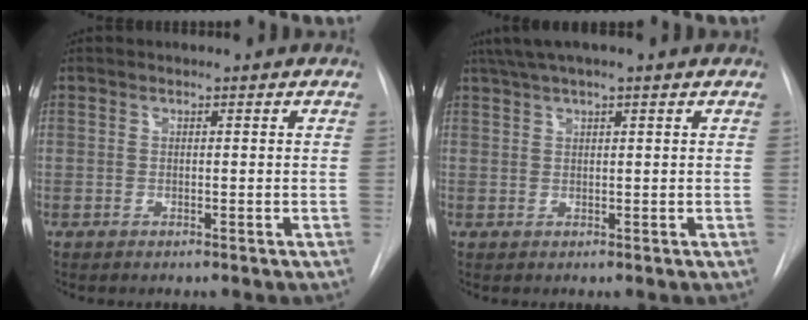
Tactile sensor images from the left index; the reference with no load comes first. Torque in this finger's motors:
{"motor_torque": [0.76, -0.93, 0.51, 0.13]}